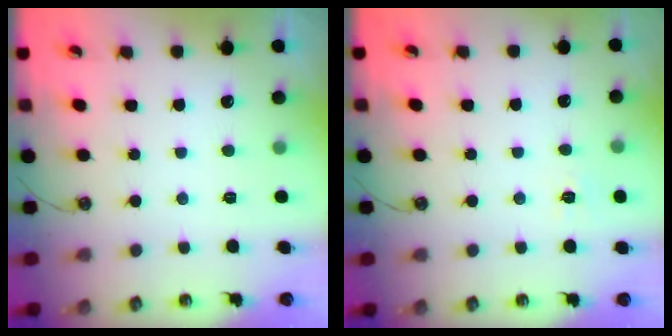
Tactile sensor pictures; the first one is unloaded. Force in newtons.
{"total": 5.3, "press": 5.3, "slide": 0.6}